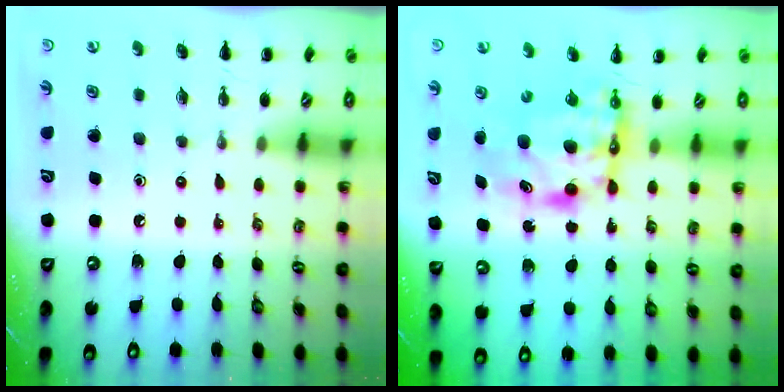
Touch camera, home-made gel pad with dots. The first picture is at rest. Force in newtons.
{"total": 7.1, "press": 7.0, "slide": 1.4}